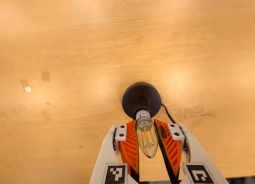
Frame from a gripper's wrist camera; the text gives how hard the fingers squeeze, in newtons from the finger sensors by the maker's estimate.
{"total": 14.3, "left": 14.6, "right": 14.0}